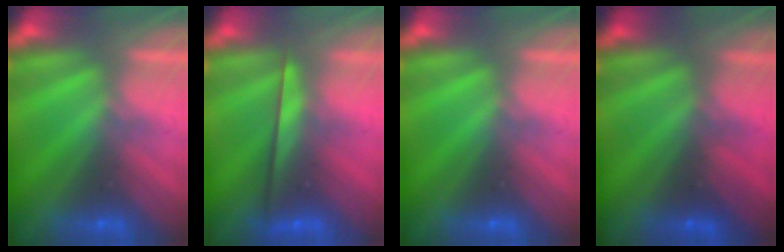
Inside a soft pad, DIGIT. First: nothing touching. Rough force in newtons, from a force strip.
{"total": 2.2}
{"total": 0.0}
{"total": 1.9}